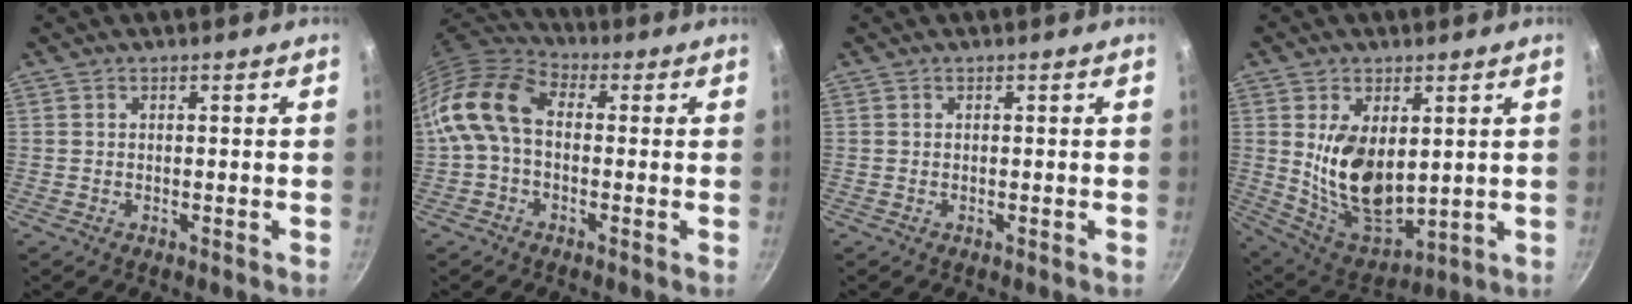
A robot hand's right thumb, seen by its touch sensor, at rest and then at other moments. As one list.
[{"total": 11.7, "force": [-0.1, 7.9, 8.6], "torque": [-0.154, 0.034, -0.023]}, {"total": 0.0}, {"total": 14.0, "force": [2.2, 8.2, 11.2], "torque": [-0.179, -0.035, 0.062]}]